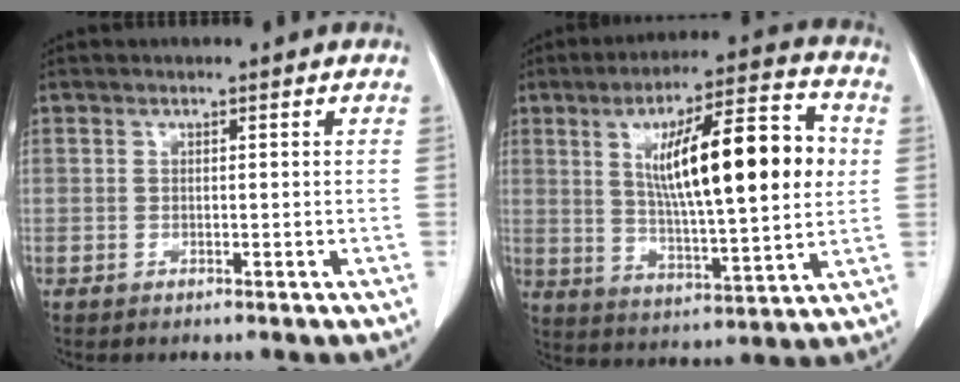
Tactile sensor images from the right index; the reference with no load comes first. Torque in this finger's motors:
{"motor_torque": [1.30, 0.62, 0.80, 0.21]}